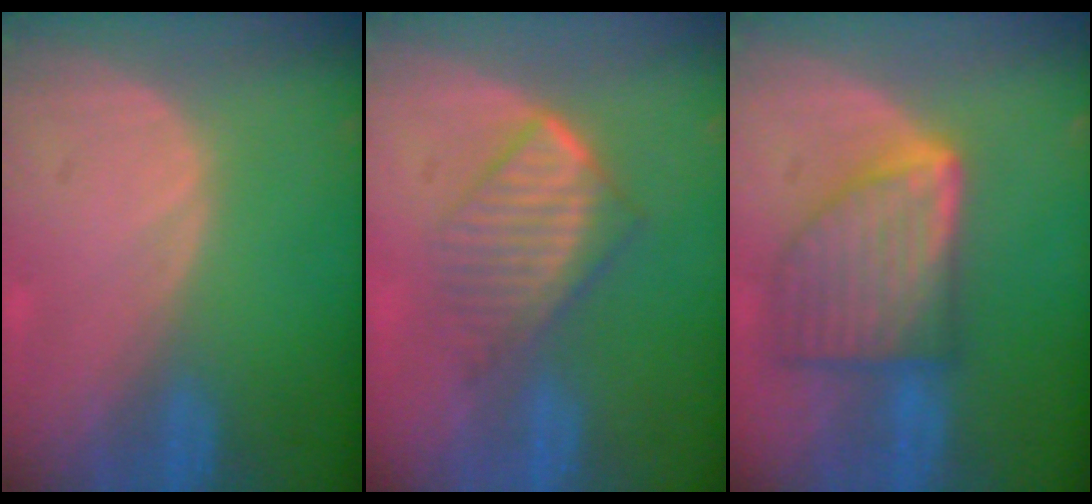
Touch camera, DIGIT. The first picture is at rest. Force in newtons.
{"total": 7.0, "press": 6.0, "slide": 3.6}
{"total": 9.1, "press": 9.1, "slide": 0.6}